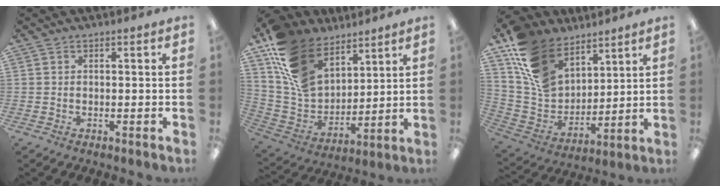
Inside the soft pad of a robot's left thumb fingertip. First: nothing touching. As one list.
[{"total": 17.5, "force": [11.3, 11.0, 7.5], "torque": [-0.168, -0.053, 0.225]}, {"total": 16.1, "force": [10.7, 10.4, 6.1], "torque": [-0.136, -0.058, 0.213]}]